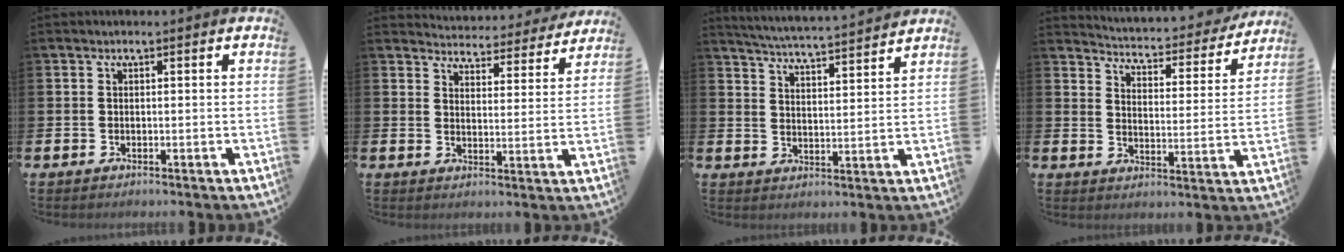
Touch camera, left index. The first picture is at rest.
{"total": 4.4, "force": [4.4, 0.8, 0.1], "torque": [-0.012, -0.040, 0.072]}
{"total": 5.1, "force": [5.1, -0.4, 0.7], "torque": [-0.037, -0.041, 0.087]}
{"total": 3.9, "force": [3.7, 0.8, 0.6], "torque": [-0.031, -0.037, 0.055]}